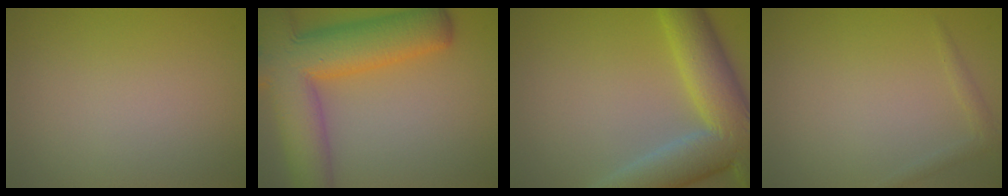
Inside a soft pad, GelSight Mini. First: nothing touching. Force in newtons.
{"total": 11.5, "press": 11.5, "slide": 0.6}
{"total": 10.5, "press": 10.4, "slide": 1.0}
{"total": 1.1, "press": 1.1, "slide": 0.0}